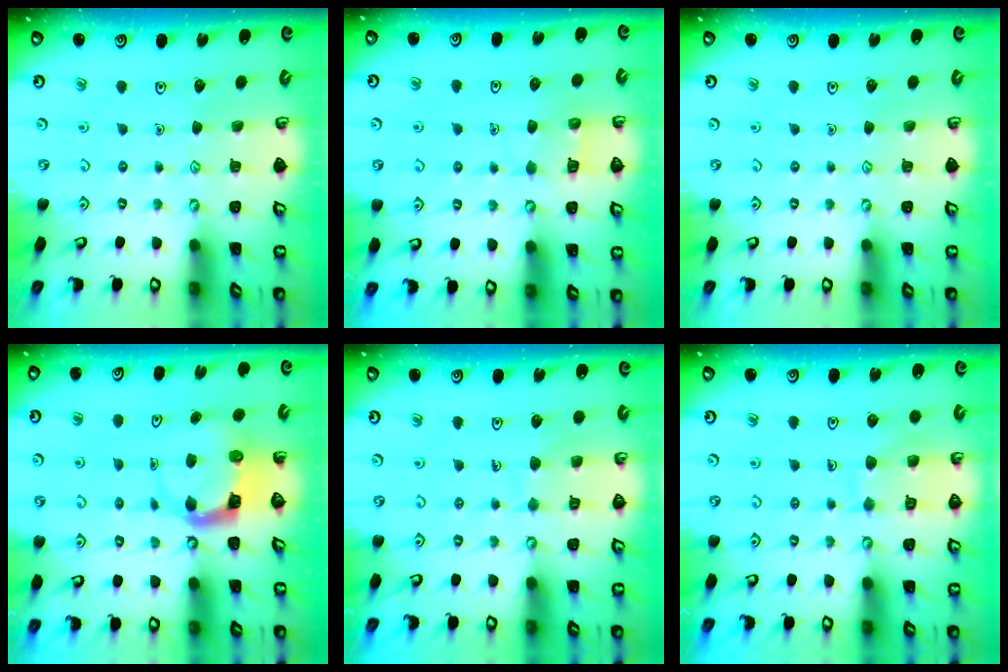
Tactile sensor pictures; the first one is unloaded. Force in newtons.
{"total": 5.2, "press": 5.2, "slide": 0.5}
{"total": 0.0}
{"total": 3.9, "press": 3.9, "slide": 0.3}
{"total": 6.3, "press": 6.3, "slide": 0.4}
{"total": 9.1, "press": 9.1, "slide": 0.7}